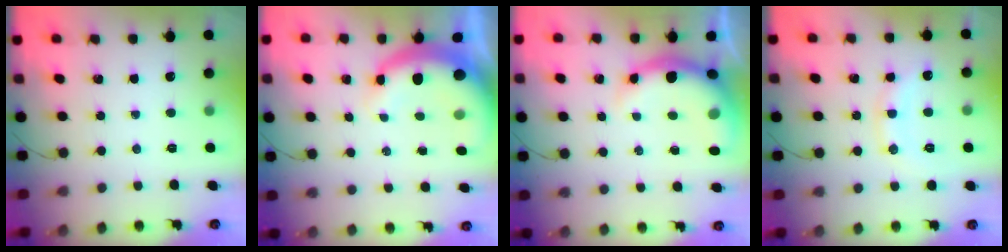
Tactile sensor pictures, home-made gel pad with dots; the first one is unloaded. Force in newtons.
{"total": 8.3, "press": 8.2, "slide": 1.4}
{"total": 8.6, "press": 8.4, "slide": 1.7}
{"total": 10.2, "press": 10.2, "slide": 0.5}